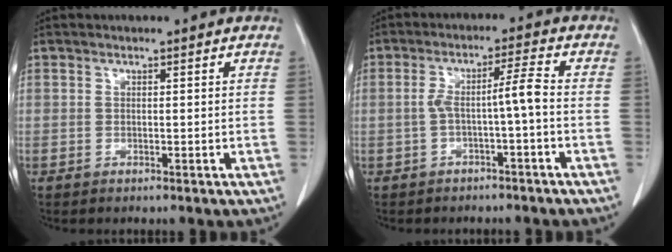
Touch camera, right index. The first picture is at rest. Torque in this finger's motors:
{"motor_torque": [0.55, -0.22, 0.21, 0.09]}